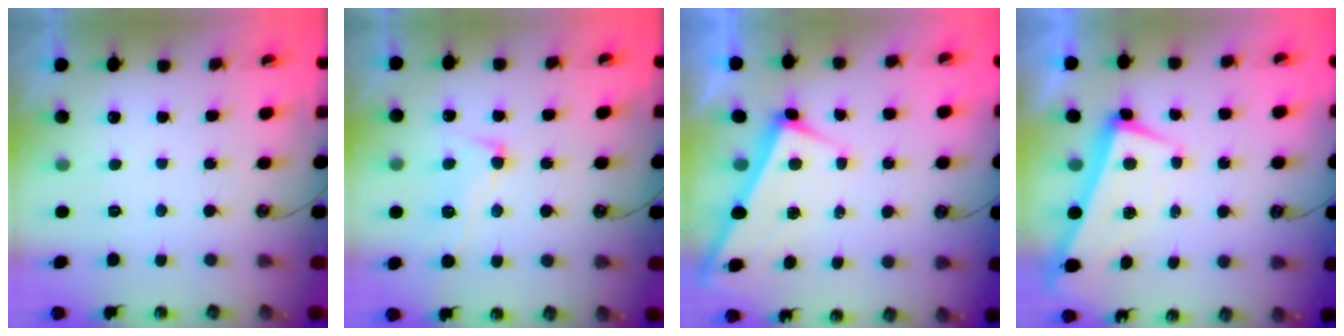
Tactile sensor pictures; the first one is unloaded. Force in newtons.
{"total": 4.5, "press": 4.3, "slide": 1.3}
{"total": 2.7, "press": 2.7, "slide": 0.2}
{"total": 2.0, "press": 1.9, "slide": 0.6}